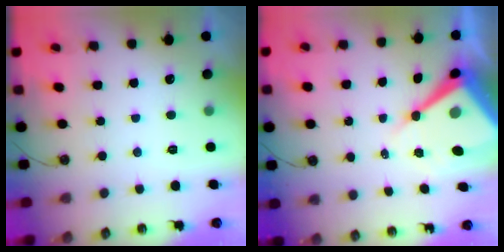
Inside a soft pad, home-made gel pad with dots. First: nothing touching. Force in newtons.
{"total": 13.4, "press": 13.4, "slide": 1.2}